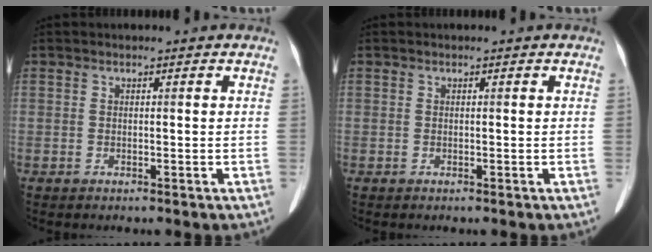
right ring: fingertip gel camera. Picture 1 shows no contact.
{"total": 0.0}